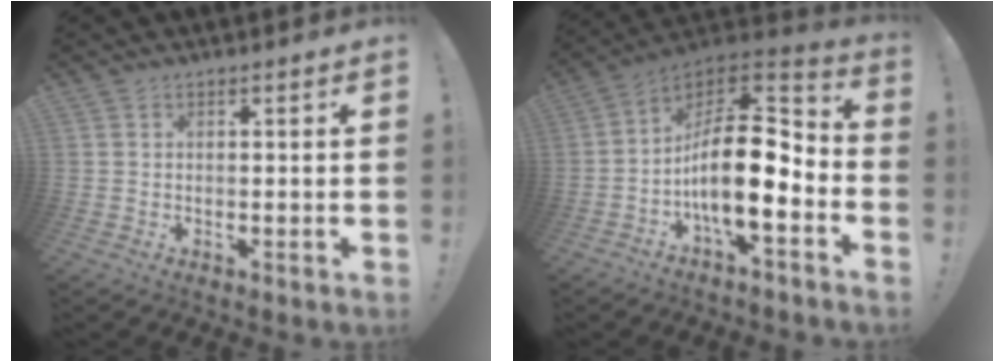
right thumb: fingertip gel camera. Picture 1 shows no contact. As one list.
[{"total": 17.4, "force": [-3.7, 7.4, 15.4], "torque": [-0.263, 0.012, -0.060]}]